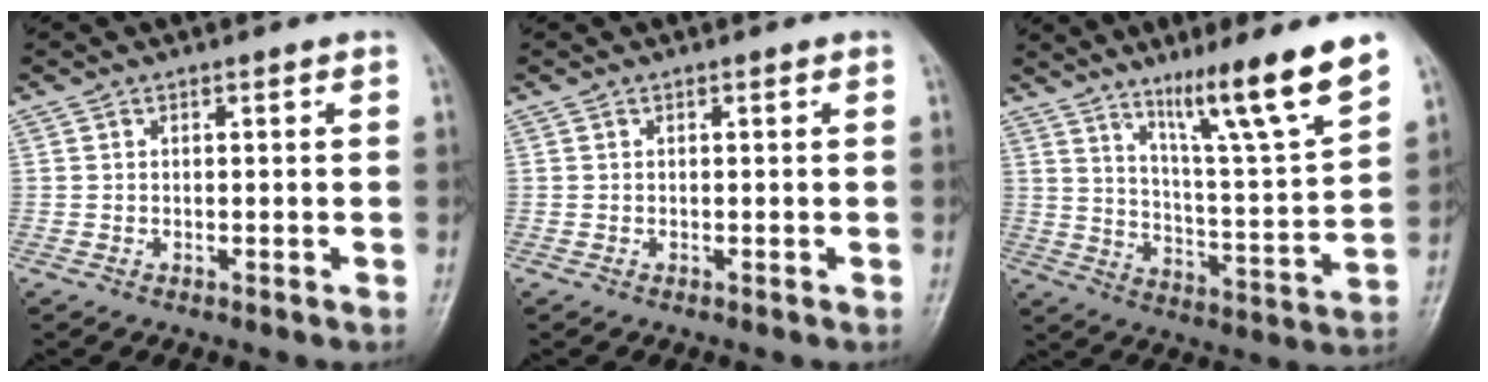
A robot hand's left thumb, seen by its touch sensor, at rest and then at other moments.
{"total": 0.0}
{"total": 16.8, "force": [11.3, 0.9, 12.4], "torque": [-0.181, -0.067, 0.184]}